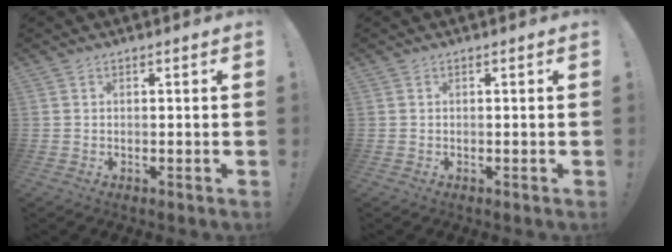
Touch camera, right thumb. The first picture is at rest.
{"total": 0.0}